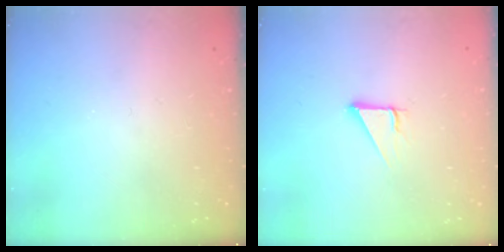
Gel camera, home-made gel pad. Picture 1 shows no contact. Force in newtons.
{"total": 3.7, "press": 3.7, "slide": 0.2}